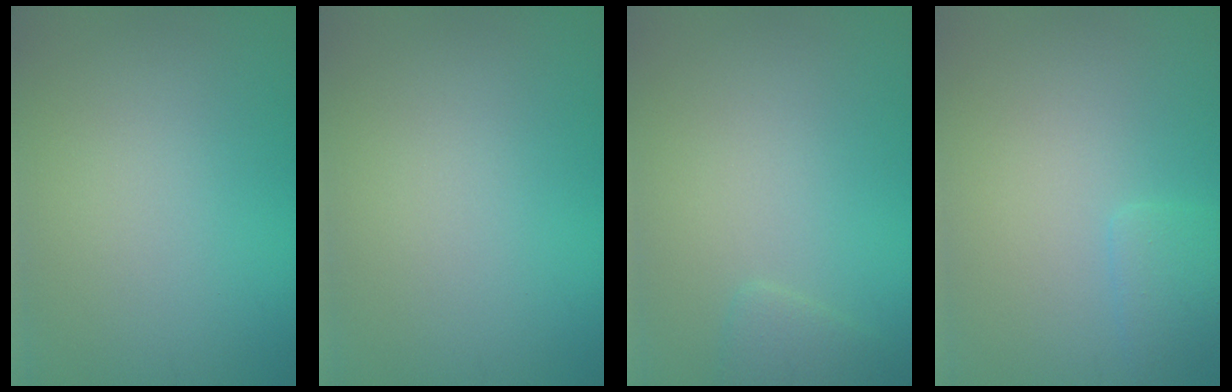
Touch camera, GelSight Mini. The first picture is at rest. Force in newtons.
{"total": 0.0}
{"total": 1.3, "press": 1.3, "slide": 0.1}
{"total": 1.4, "press": 1.4, "slide": 0.1}